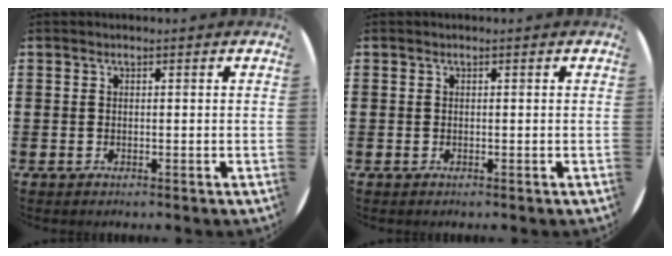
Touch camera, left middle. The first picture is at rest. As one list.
[{"total": 0.0}]